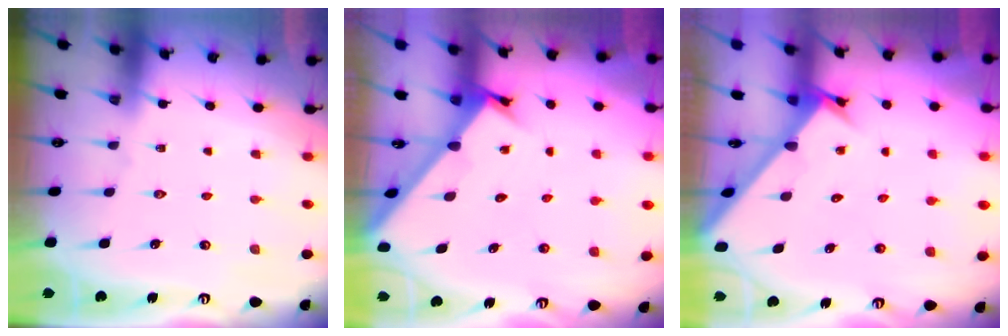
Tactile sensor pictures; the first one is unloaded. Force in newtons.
{"total": 1.9, "press": 1.9, "slide": 0.2}
{"total": 2.5, "press": 2.5, "slide": 0.3}